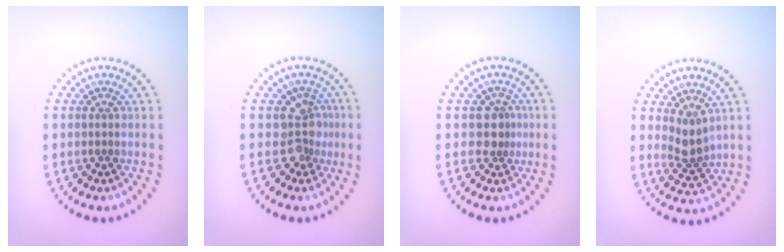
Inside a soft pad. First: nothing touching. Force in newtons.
{"total": 3.0, "press": 2.3, "slide": 1.9}
{"total": 1.9, "press": 1.5, "slide": 1.2}
{"total": 2.4, "press": 1.9, "slide": 1.6}